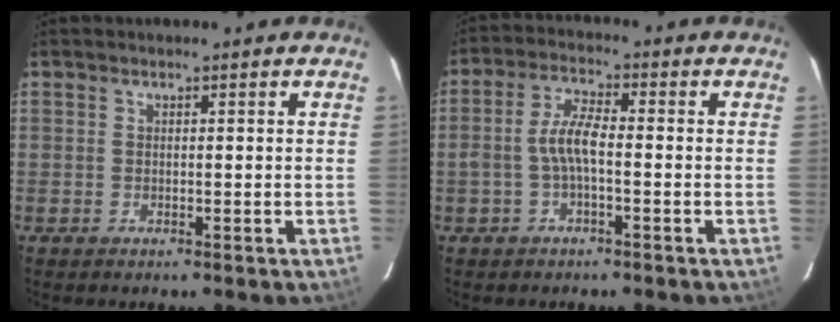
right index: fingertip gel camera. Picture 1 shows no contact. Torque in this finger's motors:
{"motor_torque": [0.50, 0.13, 0.35, 0.13]}